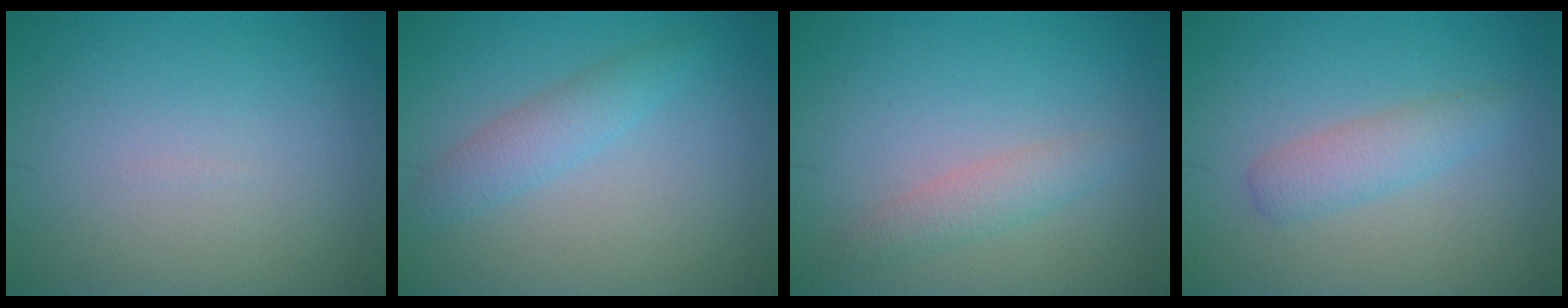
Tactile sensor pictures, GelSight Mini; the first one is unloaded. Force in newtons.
{"total": 2.4, "press": 2.4, "slide": 0.1}
{"total": 2.0, "press": 2.0, "slide": 0.1}
{"total": 2.4, "press": 2.4, "slide": 0.0}